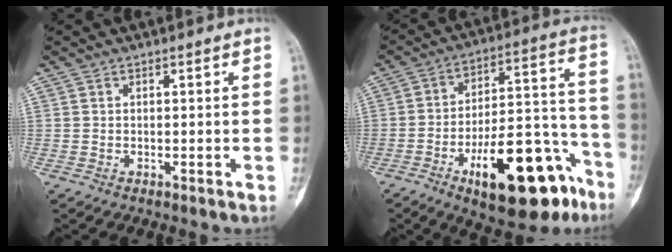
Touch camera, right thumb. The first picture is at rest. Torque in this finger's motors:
{"motor_torque": [2.71, 2.30, 1.35, -1.42, 0.41]}